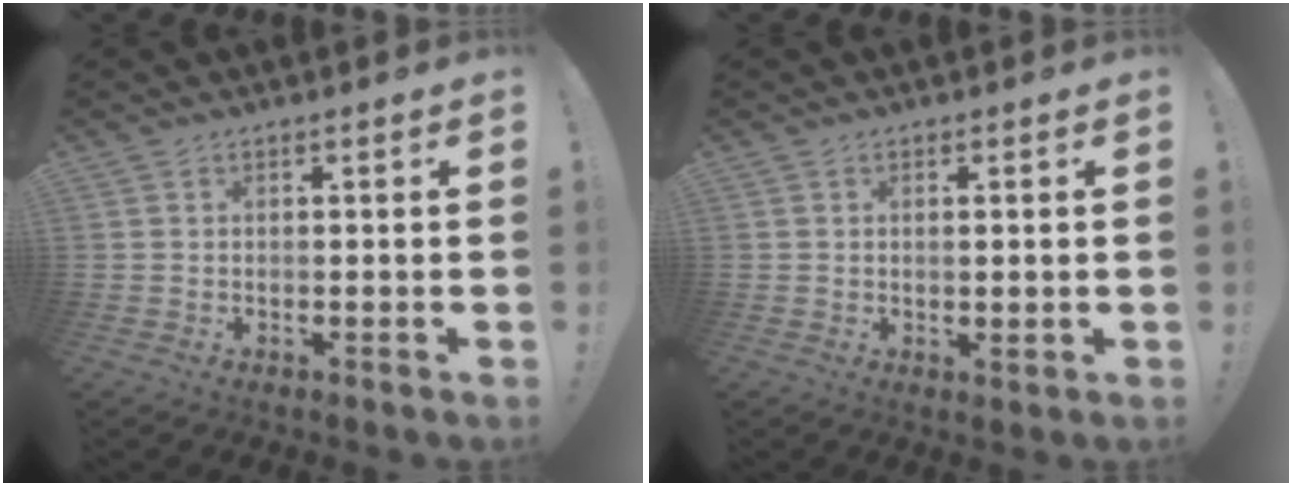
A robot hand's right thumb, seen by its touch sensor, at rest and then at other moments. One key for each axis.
{"total": 1.4, "fx": 0.5, "fy": 0.4, "fz": 1.3, "tx": -0.011, "ty": -0.007, "tz": 0.006}